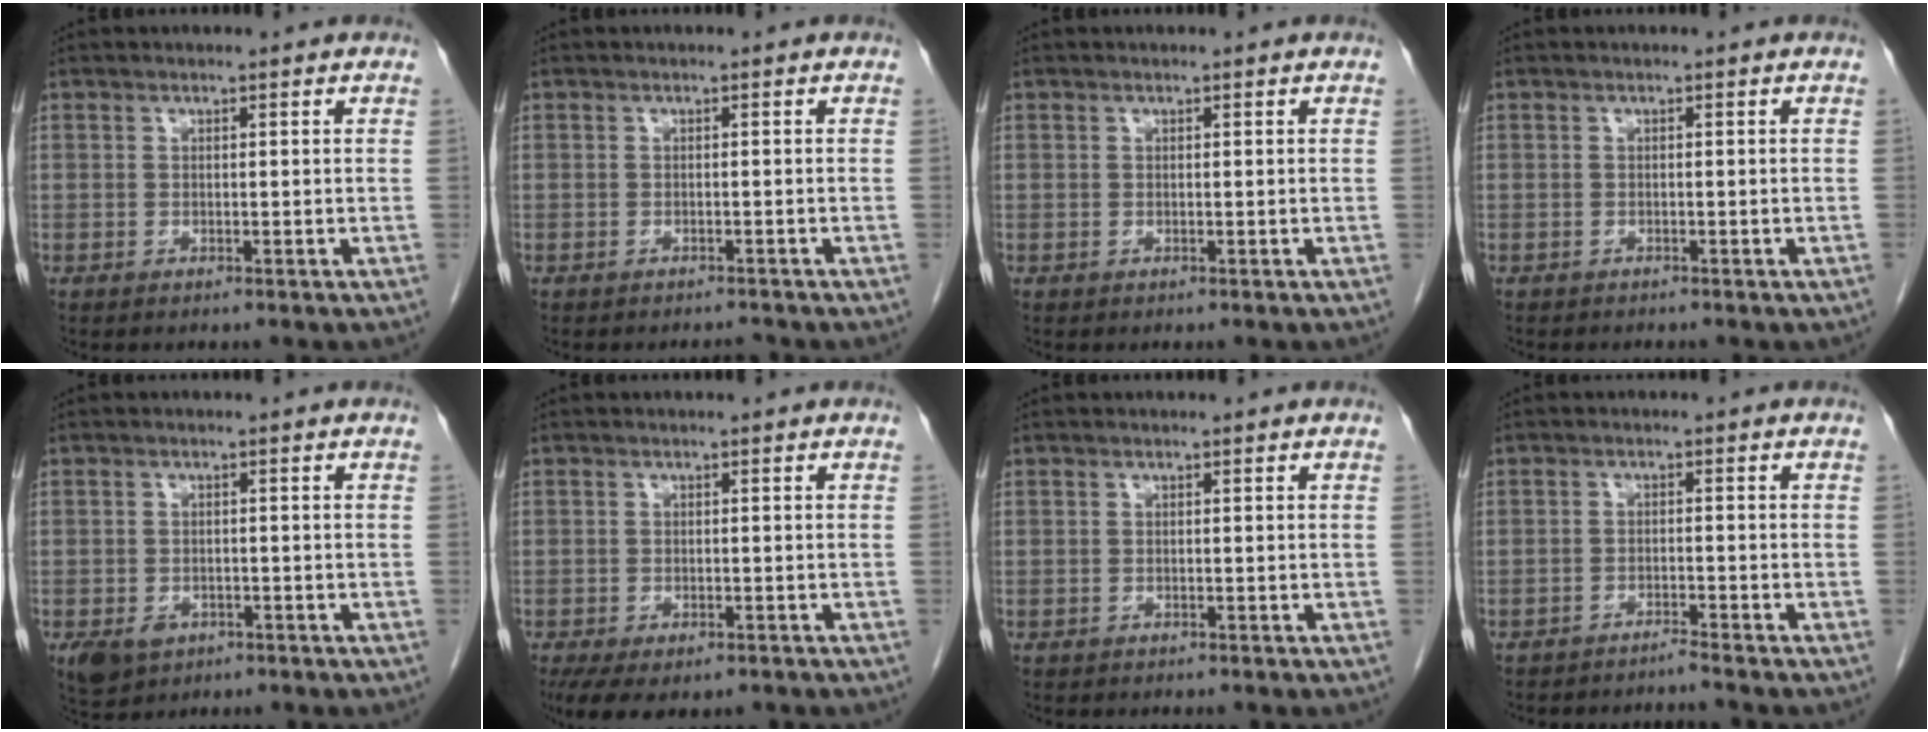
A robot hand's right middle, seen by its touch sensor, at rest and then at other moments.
{"total": 1.2, "force": [-1.2, 0.2, 0.1], "torque": [0.001, -0.003, -0.014]}
{"total": 0.0}
{"total": 1.9, "force": [-1.6, 0.7, 0.7], "torque": [-0.017, -0.003, -0.015]}
{"total": 4.4, "force": [-2.3, 3.2, 1.9], "torque": [-0.034, -0.003, -0.027]}
{"total": 7.6, "force": [-5.1, 3.5, 4.4], "torque": [-0.077, -0.013, -0.076]}
{"total": 0.7, "force": [-0.6, 0.2, 0.2], "torque": [-0.008, 0.000, -0.008]}
{"total": 3.6, "force": [-3.5, -0.8, 0.1], "torque": [0.007, -0.002, -0.053]}